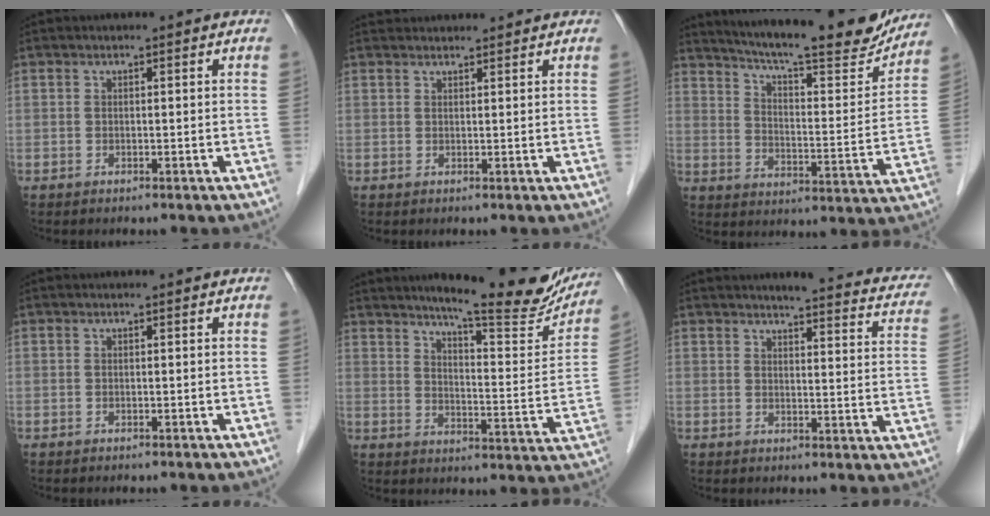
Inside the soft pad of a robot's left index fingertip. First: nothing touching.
{"total": 4.2, "force": [4.2, 0.6, 0.5], "torque": [-0.008, 0.037, 0.059]}
{"total": 22.6, "force": [20.0, 2.7, 10.2], "torque": [-0.161, -0.031, 0.269]}
{"total": 0.0}
{"total": 19.8, "force": [17.1, 2.2, 9.7], "torque": [-0.123, -0.049, 0.215]}
{"total": 16.2, "force": [14.2, 2.8, 7.3], "torque": [-0.068, -0.023, 0.141]}